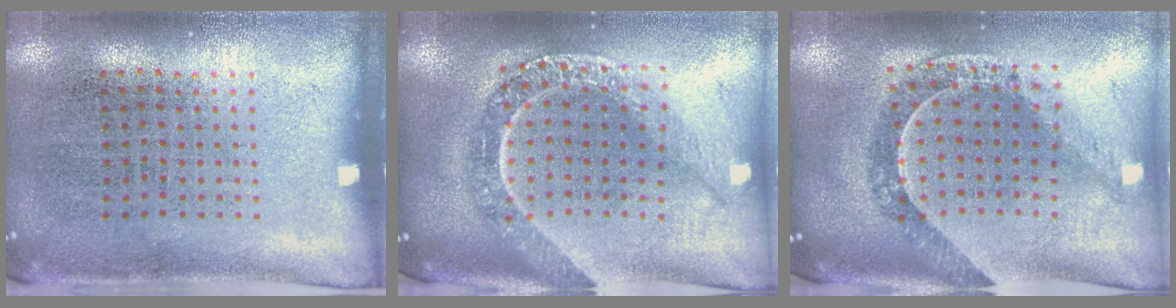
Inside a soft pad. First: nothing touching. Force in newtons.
{"total": 2.5, "press": 2.0, "slide": 1.5}
{"total": 1.1, "press": 1.1, "slide": 0.3}